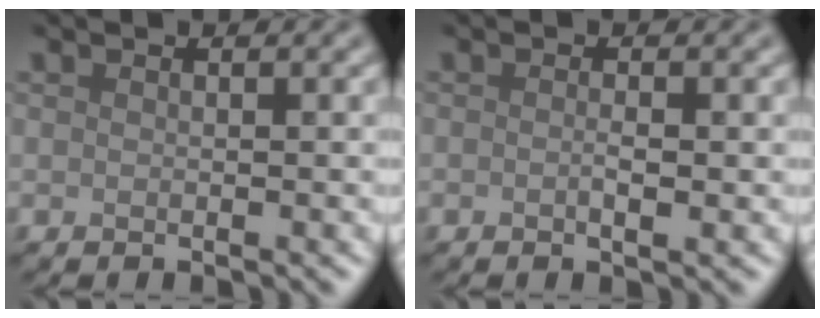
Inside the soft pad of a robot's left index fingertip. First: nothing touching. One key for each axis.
{"total": 1.2, "fx": -0.2, "fy": 0.3, "fz": 1.1, "tx": -0.019, "ty": -0.004, "tz": -0.003}